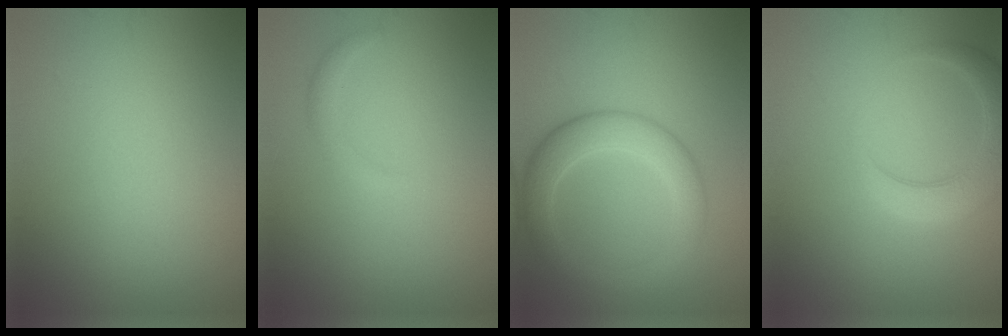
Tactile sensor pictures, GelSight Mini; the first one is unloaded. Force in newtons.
{"total": 1.0, "press": 1.0, "slide": 0.0}
{"total": 4.6, "press": 4.6, "slide": 0.3}
{"total": 4.1, "press": 4.1, "slide": 0.5}